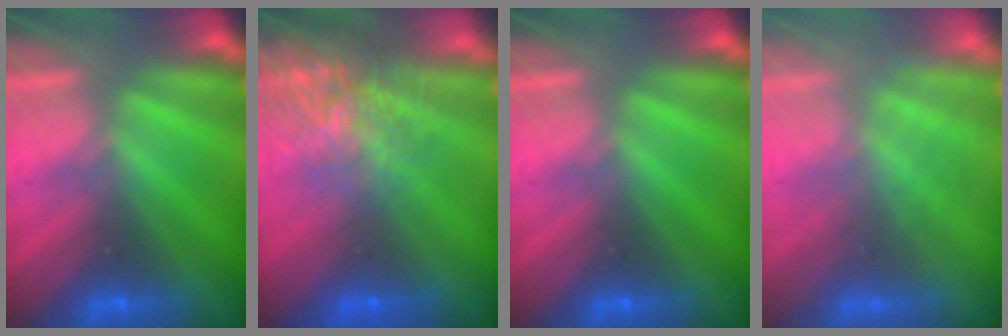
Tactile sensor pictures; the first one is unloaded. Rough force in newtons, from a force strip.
{"total": 7.5}
{"total": 0.0}
{"total": 3.0}